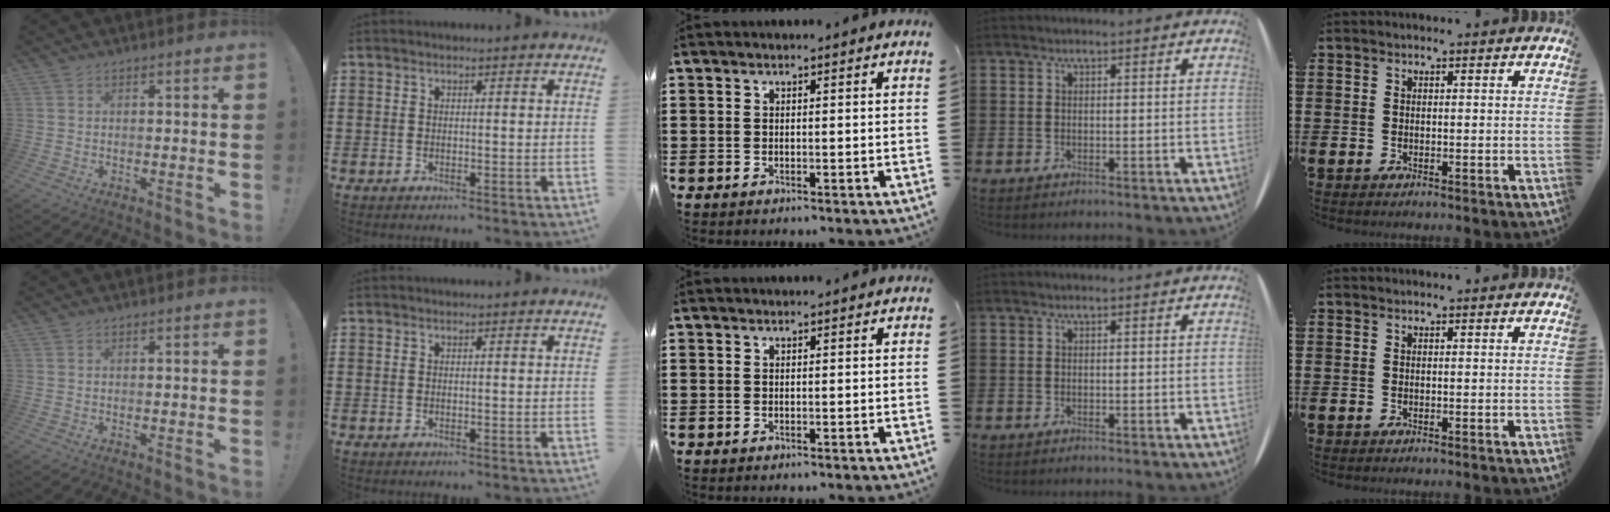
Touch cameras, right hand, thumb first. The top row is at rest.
{}